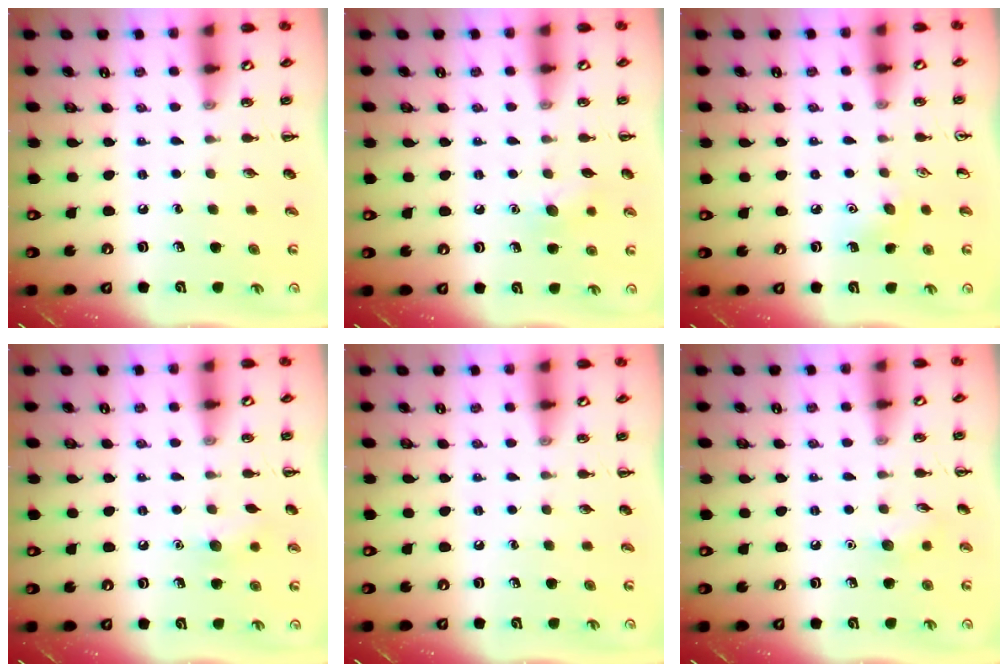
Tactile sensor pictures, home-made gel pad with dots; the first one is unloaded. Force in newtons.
{"total": 8.3, "press": 8.1, "slide": 1.8}
{"total": 6.6, "press": 6.4, "slide": 1.6}
{"total": 6.7, "press": 6.5, "slide": 1.7}
{"total": 0.0}
{"total": 5.7, "press": 5.5, "slide": 1.3}